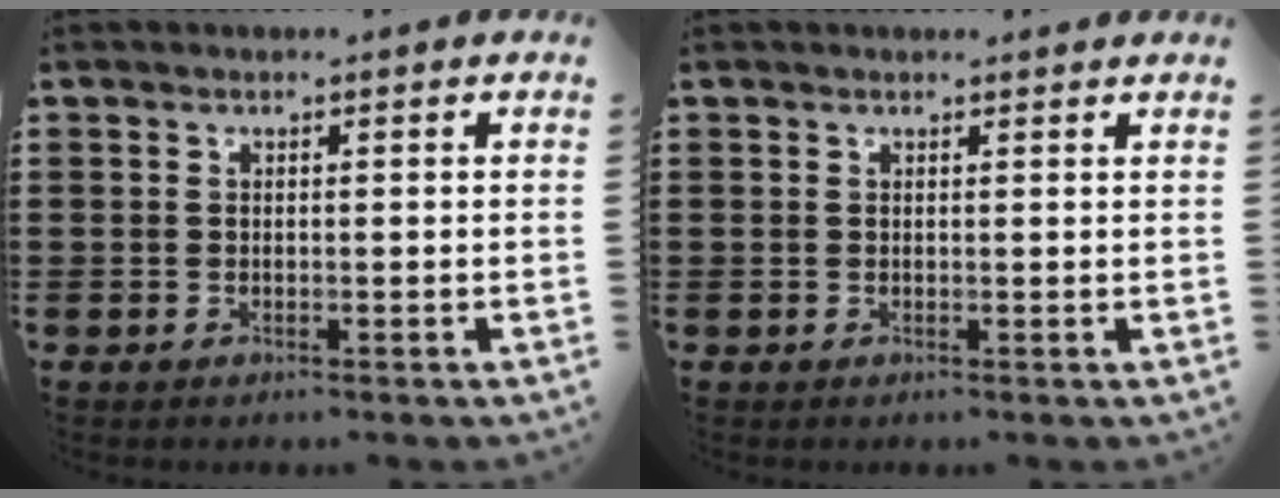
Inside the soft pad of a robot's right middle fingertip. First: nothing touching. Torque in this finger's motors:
{"motor_torque": [0.29, -0.22, 0.14, -0.01]}